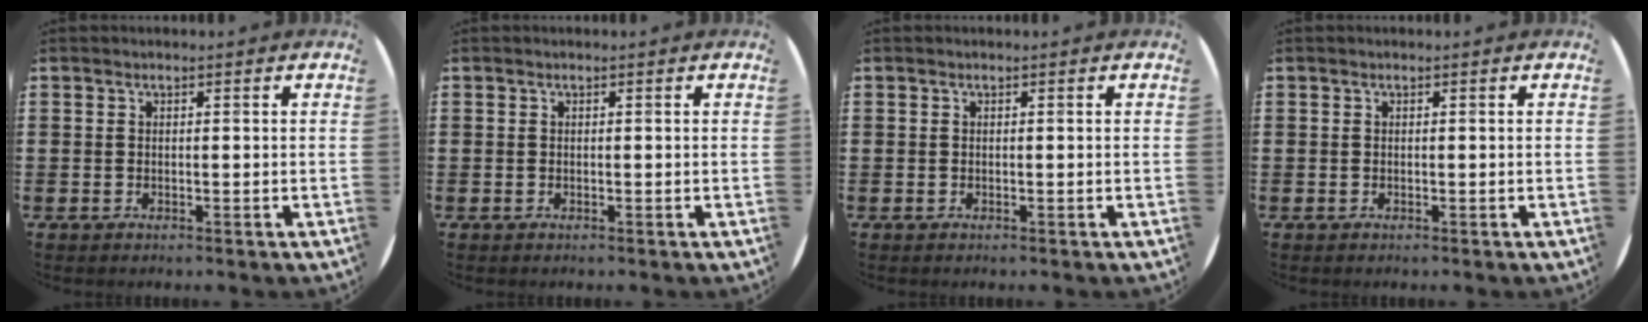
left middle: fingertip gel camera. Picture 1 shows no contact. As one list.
[{"total": 0.0}, {"total": 0.0}, {"total": 0.0}]